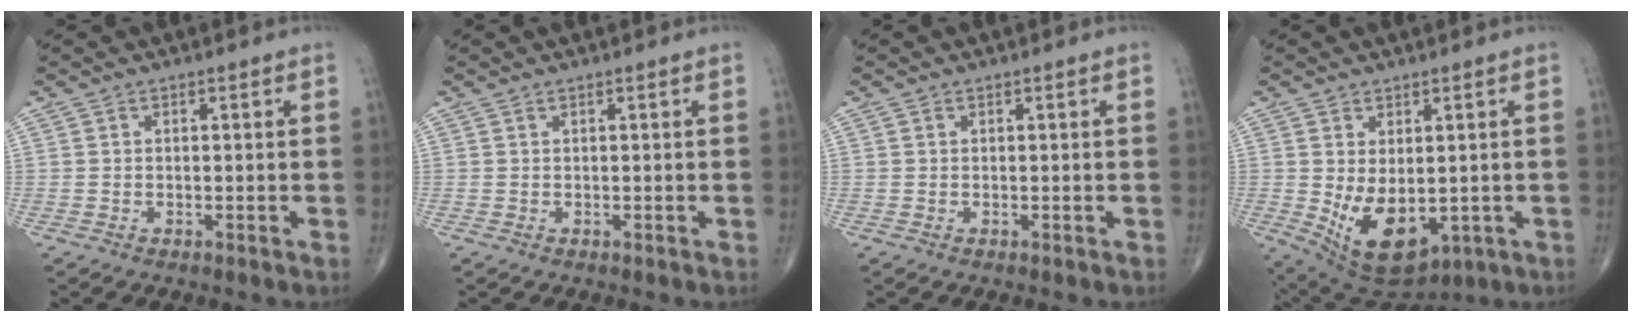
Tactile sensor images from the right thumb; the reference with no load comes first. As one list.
[{"total": 0.0}, {"total": 0.0}, {"total": 11.8, "force": [-1.5, 6.9, 9.5], "torque": [-0.144, -0.011, 0.006]}]